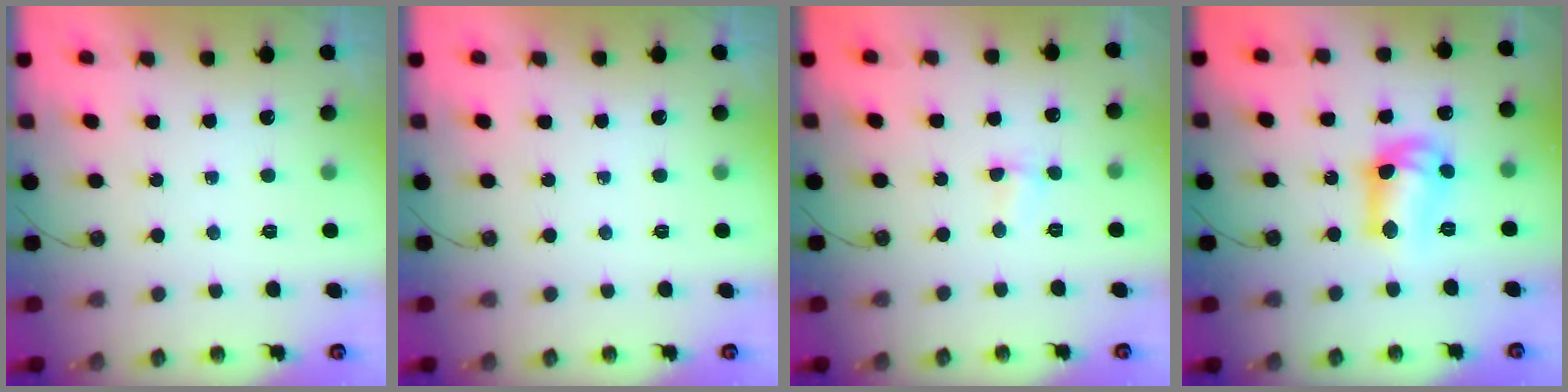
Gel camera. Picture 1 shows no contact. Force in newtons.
{"total": 0.0}
{"total": 1.6, "press": 1.3, "slide": 0.9}
{"total": 12.5, "press": 11.9, "slide": 3.9}